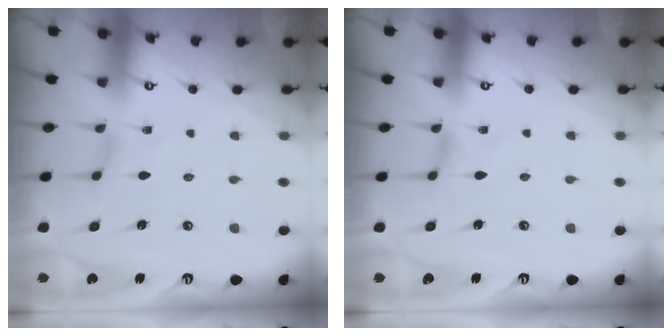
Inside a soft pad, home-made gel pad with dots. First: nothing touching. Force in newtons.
{"total": 0.0}